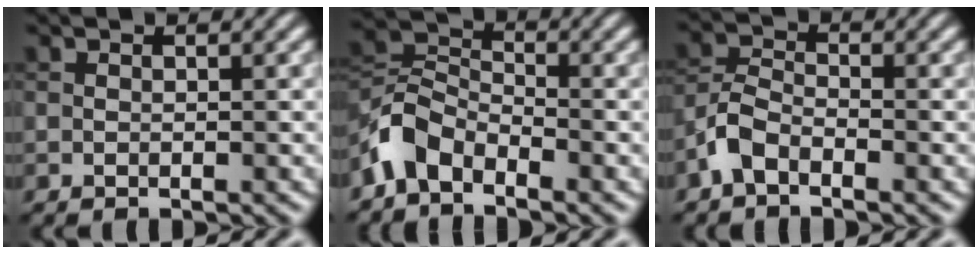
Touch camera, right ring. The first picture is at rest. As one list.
[{"total": 4.6, "force": [-3.2, 2.4, 2.1], "torque": [-0.046, 0.007, -0.080]}, {"total": 2.9, "force": [-1.9, 1.4, 1.7], "torque": [-0.038, 0.008, -0.048]}]